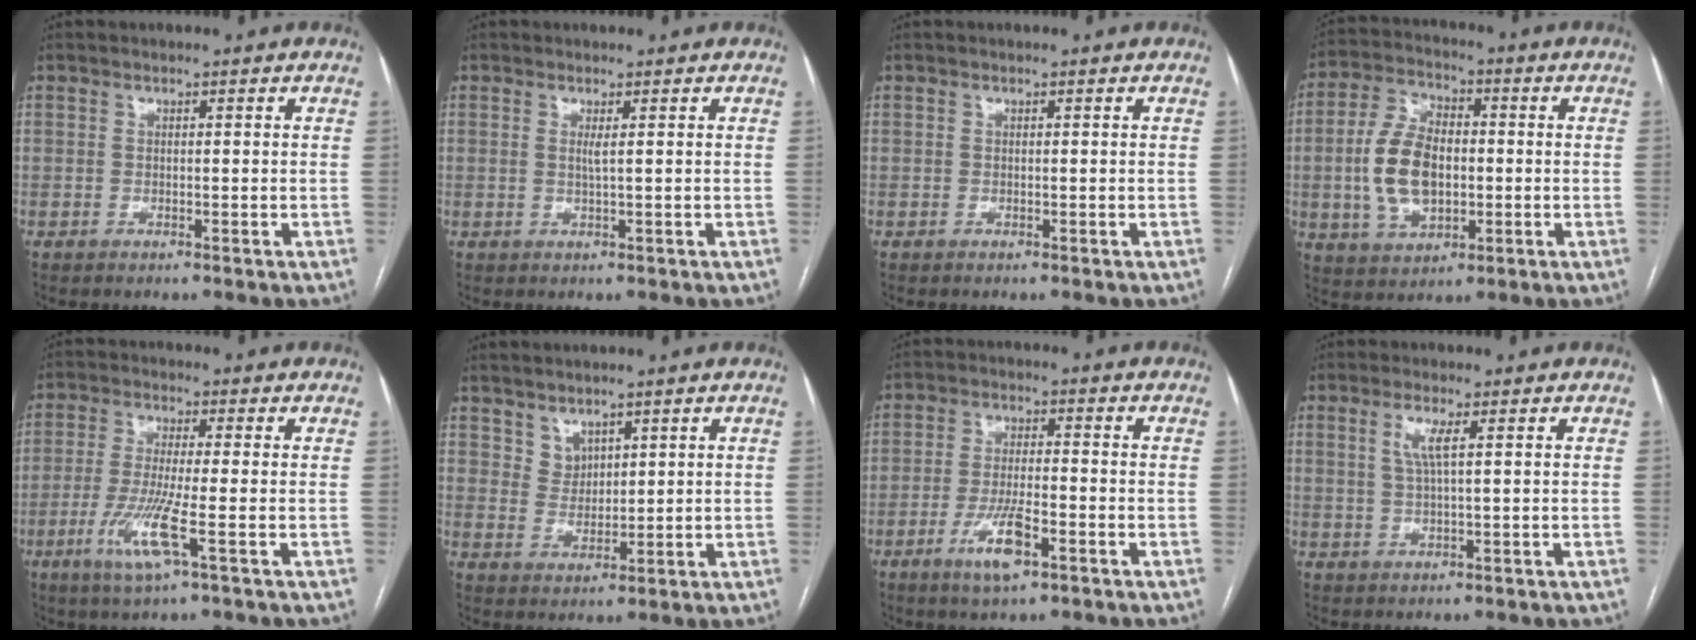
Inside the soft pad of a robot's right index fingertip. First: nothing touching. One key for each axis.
{"total": 1.1, "fx": 0.3, "fy": -0.2, "fz": 1.0, "tx": -0.025, "ty": -0.003, "tz": 0.007}
{"total": 0.0}
{"total": 11.3, "fx": -1.0, "fy": 6.6, "fz": 9.2, "tx": -0.197, "ty": 0.016, "tz": -0.013}
{"total": 7.4, "fx": -2.7, "fy": -0.3, "fz": 6.9, "tx": -0.142, "ty": -0.021, "tz": -0.057}
{"total": 3.1, "fx": 2.2, "fy": 2.1, "fz": 0.5, "tx": -0.007, "ty": 0.002, "tz": 0.047}
{"total": 6.8, "fx": -3.4, "fy": 1.3, "fz": 5.8, "tx": -0.113, "ty": -0.009, "tz": -0.057}
{"total": 3.0, "fx": 1.0, "fy": 0.0, "fz": 2.8, "tx": -0.064, "ty": 0.001, "tz": 0.021}